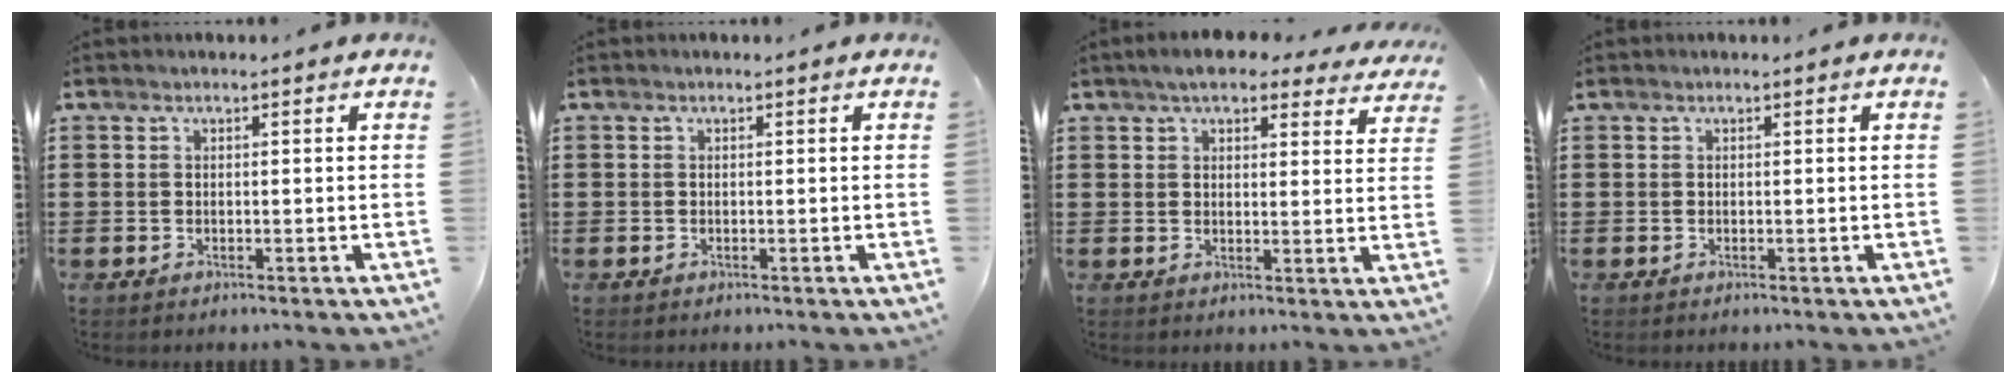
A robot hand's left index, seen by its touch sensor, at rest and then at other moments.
{"total": 0.0}
{"total": 5.7, "force": [4.8, 1.5, 2.7], "torque": [-0.058, -0.005, 0.087]}
{"total": 0.0}